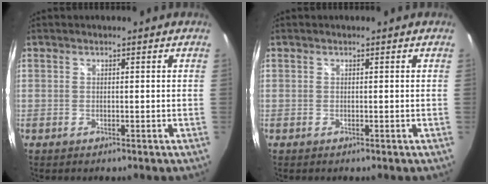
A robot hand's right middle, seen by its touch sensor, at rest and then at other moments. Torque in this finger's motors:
{"motor_torque": [0.08, -0.34, 0.02, 0.01]}